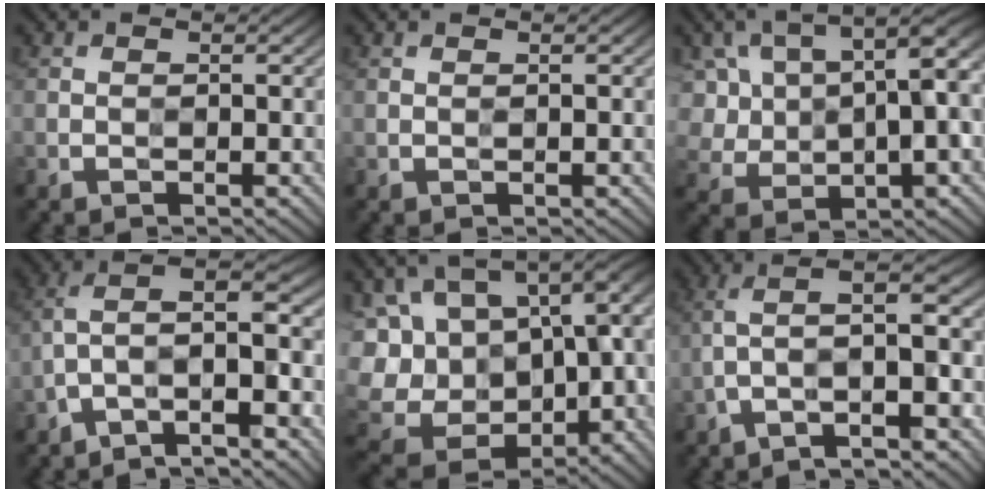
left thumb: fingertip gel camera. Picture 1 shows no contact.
{"total": 0.6, "force": [0.2, 0.0, 0.5], "torque": [-0.010, 0.003, 0.003]}
{"total": 15.3, "force": [3.5, 8.5, 12.3], "torque": [-0.248, 0.004, 0.067]}
{"total": 9.5, "force": [-4.3, 2.8, 8.0], "torque": [-0.136, 0.019, -0.086]}
{"total": 18.3, "force": [0.1, 13.2, 12.8], "torque": [-0.267, -0.016, 0.054]}
{"total": 7.5, "force": [-3.0, 1.7, 6.7], "torque": [-0.110, 0.025, -0.068]}